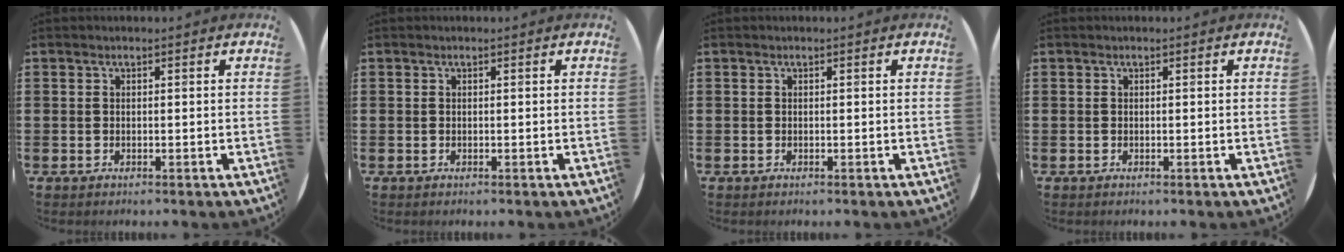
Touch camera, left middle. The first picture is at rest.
{"total": 0.0}
{"total": 0.0}
{"total": 0.0}